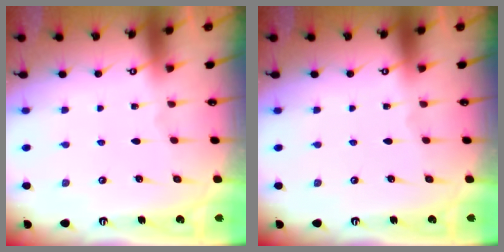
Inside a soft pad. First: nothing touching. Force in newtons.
{"total": 0.0}